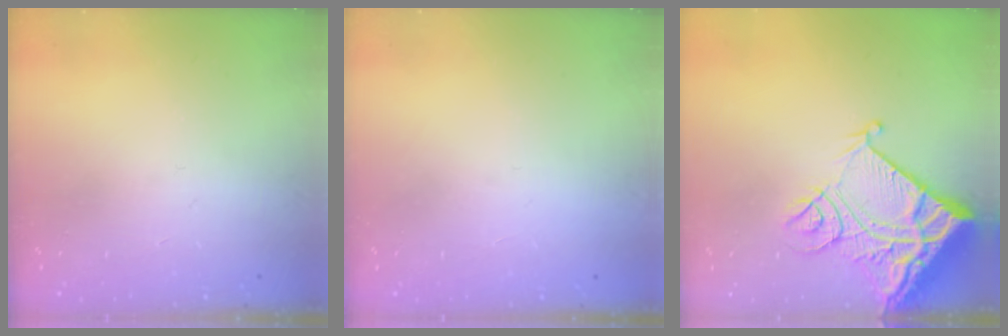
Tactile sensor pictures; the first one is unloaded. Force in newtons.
{"total": 1.6, "press": 1.6, "slide": 0.1}
{"total": 16.1, "press": 16.0, "slide": 2.0}